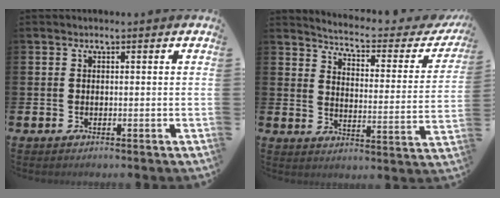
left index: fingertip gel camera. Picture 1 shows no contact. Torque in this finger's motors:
{"motor_torque": [1.06, -1.08, 0.17, 0.01]}